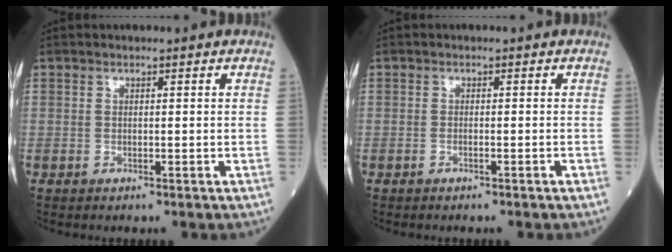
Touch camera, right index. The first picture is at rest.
{"total": 0.5, "force": [-0.4, 0.0, 0.3], "torque": [-0.013, 0.000, -0.007]}